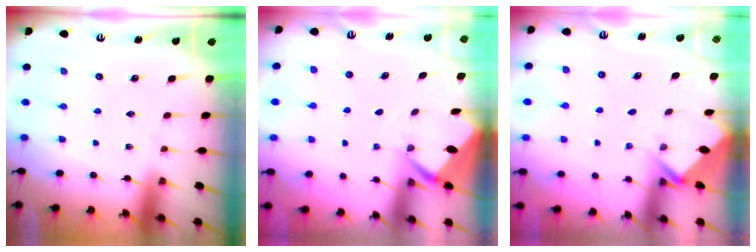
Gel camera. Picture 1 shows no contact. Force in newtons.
{"total": 2.8, "press": 2.7, "slide": 0.3}
{"total": 2.9, "press": 2.9, "slide": 0.2}